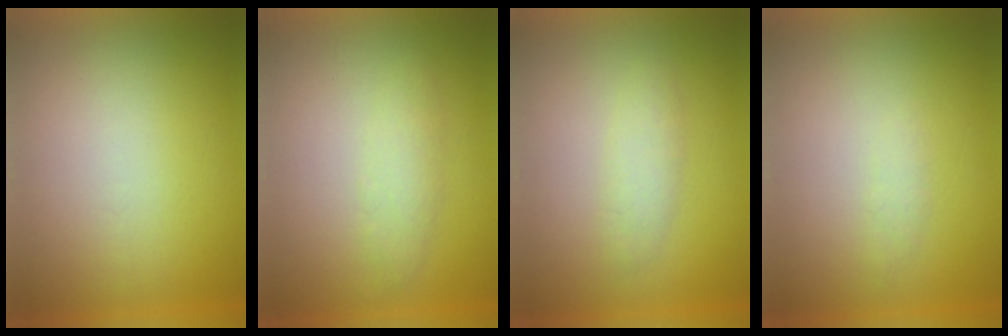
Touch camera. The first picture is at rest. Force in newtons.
{"total": 2.4}
{"total": 2.3}
{"total": 1.2}